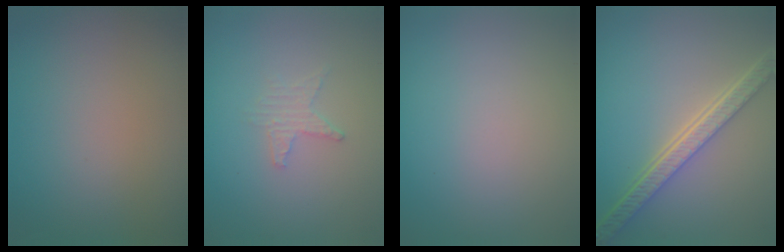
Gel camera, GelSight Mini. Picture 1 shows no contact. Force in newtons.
{"total": 1.5, "press": 1.4, "slide": 0.3}
{"total": 0.0}
{"total": 5.6, "press": 4.2, "slide": 3.6}